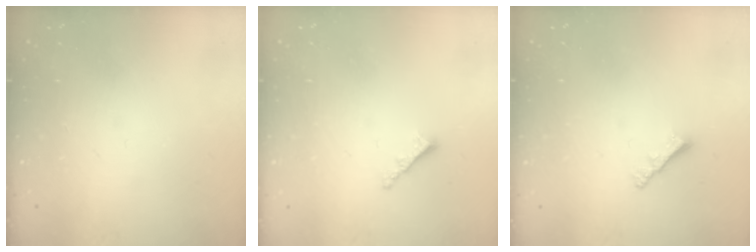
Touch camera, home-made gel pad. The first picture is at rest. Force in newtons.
{"total": 1.8, "press": 1.7, "slide": 0.5}
{"total": 1.9, "press": 1.8, "slide": 0.5}